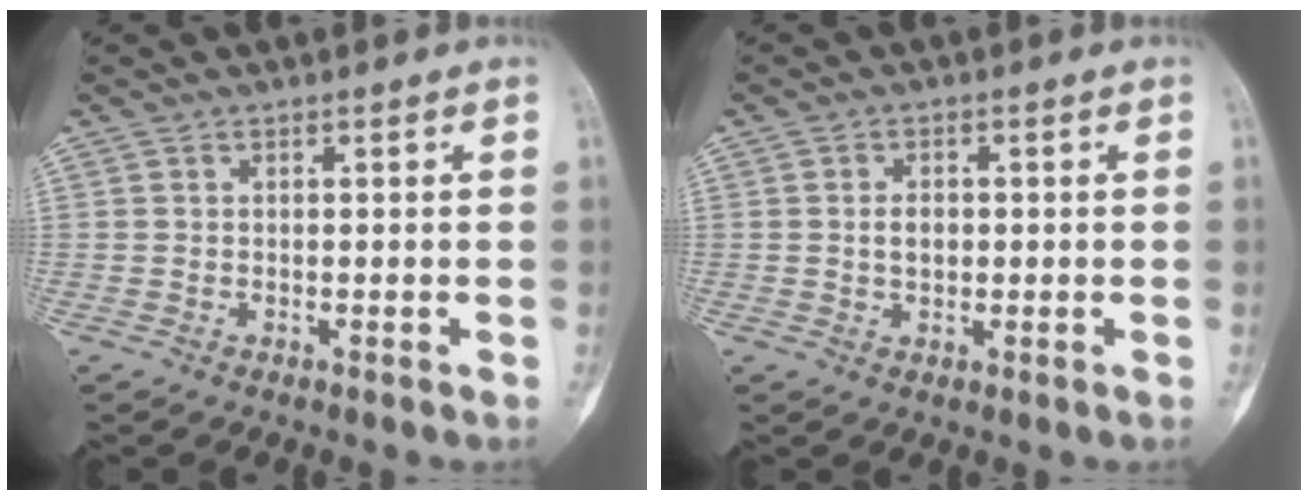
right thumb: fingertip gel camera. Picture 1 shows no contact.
{"total": 2.9, "force": [0.1, 2.0, 2.1], "torque": [-0.027, 0.002, 0.001]}